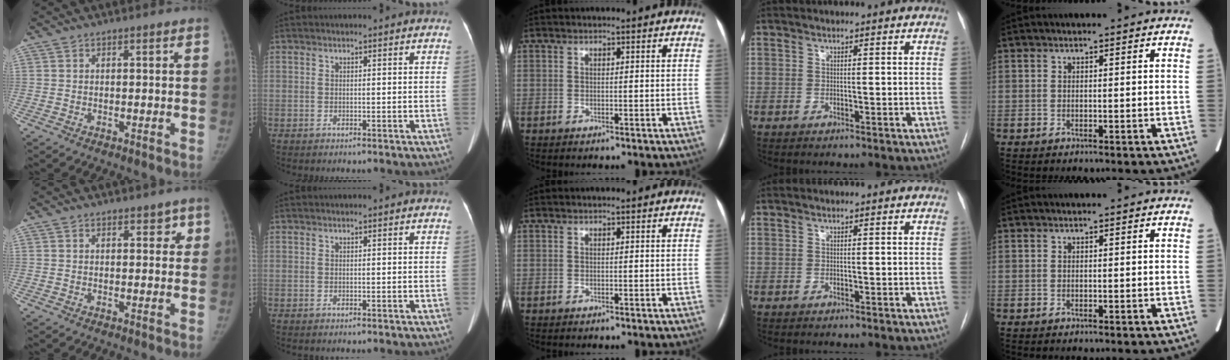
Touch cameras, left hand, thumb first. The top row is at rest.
{"thumb": {"total": 2.4, "force": [1.5, 1.5, 1.2], "torque": [0.013, -0.005, 0.017]}}